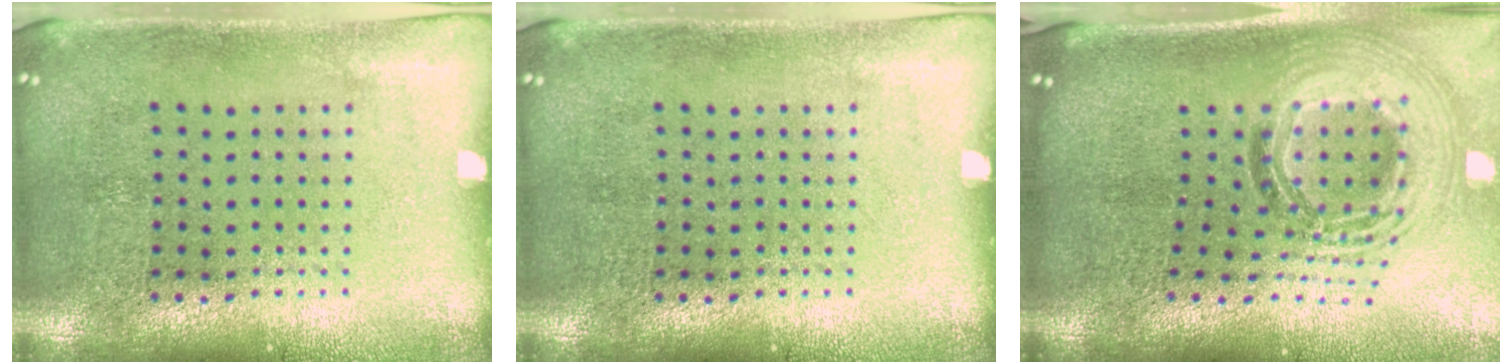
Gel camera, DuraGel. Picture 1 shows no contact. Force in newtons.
{"total": 0.0}
{"total": 1.9, "press": 1.5, "slide": 1.1}